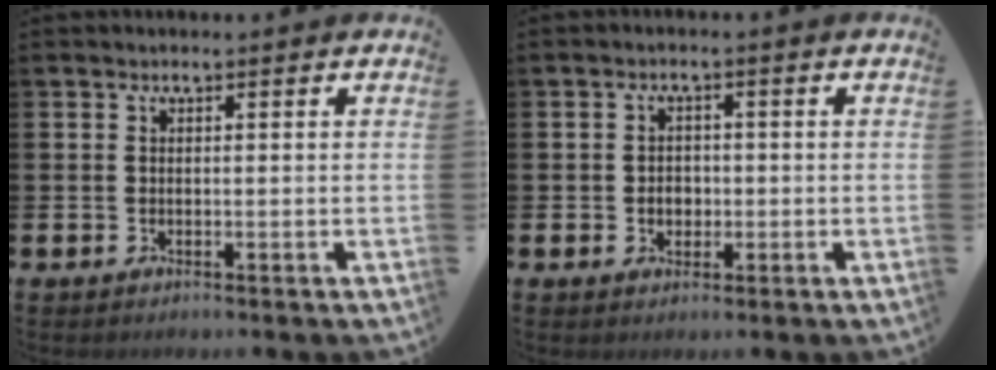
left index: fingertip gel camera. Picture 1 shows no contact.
{"total": 2.2, "force": [-0.5, 1.8, 1.1], "torque": [-0.006, -0.001, -0.017]}